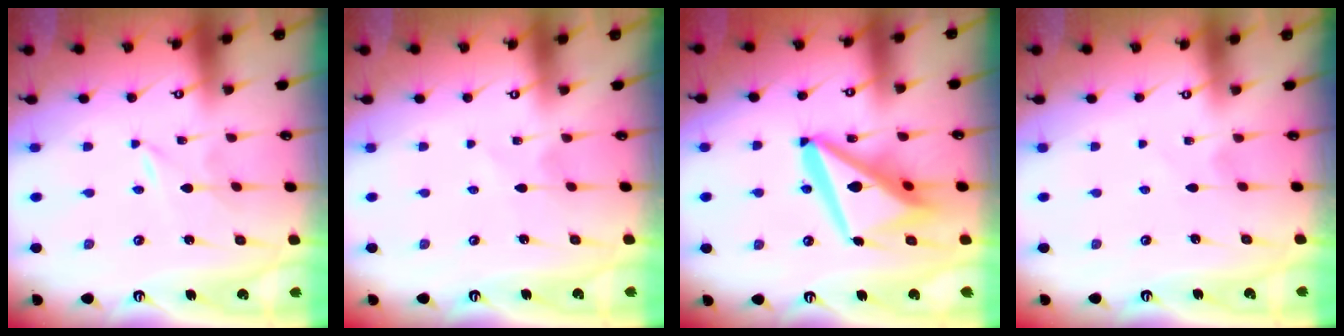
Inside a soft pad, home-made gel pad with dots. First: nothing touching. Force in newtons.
{"total": 2.2, "press": 2.2, "slide": 0.3}
{"total": 17.0, "press": 16.9, "slide": 2.0}
{"total": 1.7, "press": 1.7, "slide": 0.3}